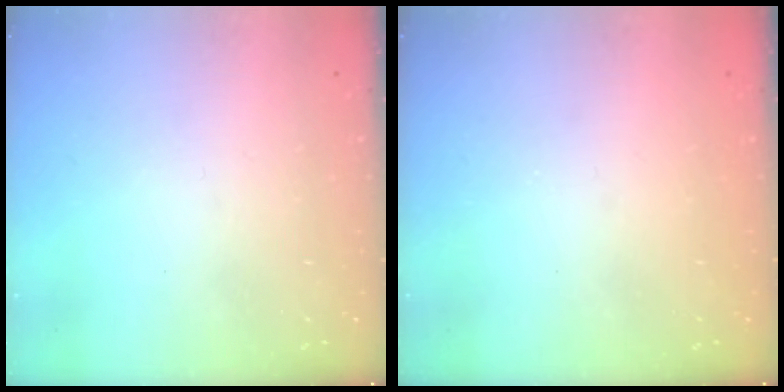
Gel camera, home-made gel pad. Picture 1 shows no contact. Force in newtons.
{"total": 1.0, "press": 1.0, "slide": 0.1}